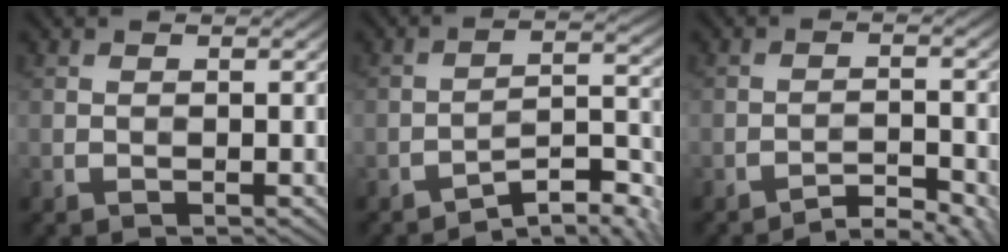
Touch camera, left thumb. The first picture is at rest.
{"total": 7.5, "force": [-5.9, 1.5, 4.3], "torque": [-0.067, 0.012, -0.102]}
{"total": 4.9, "force": [-4.0, 0.8, 2.8], "torque": [-0.041, 0.011, -0.064]}